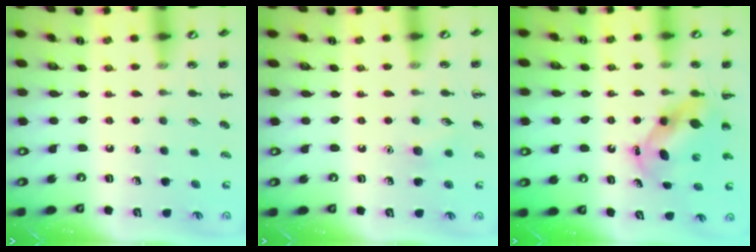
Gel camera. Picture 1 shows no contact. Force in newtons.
{"total": 5.3, "press": 5.0, "slide": 1.7}
{"total": 5.6, "press": 5.5, "slide": 1.2}